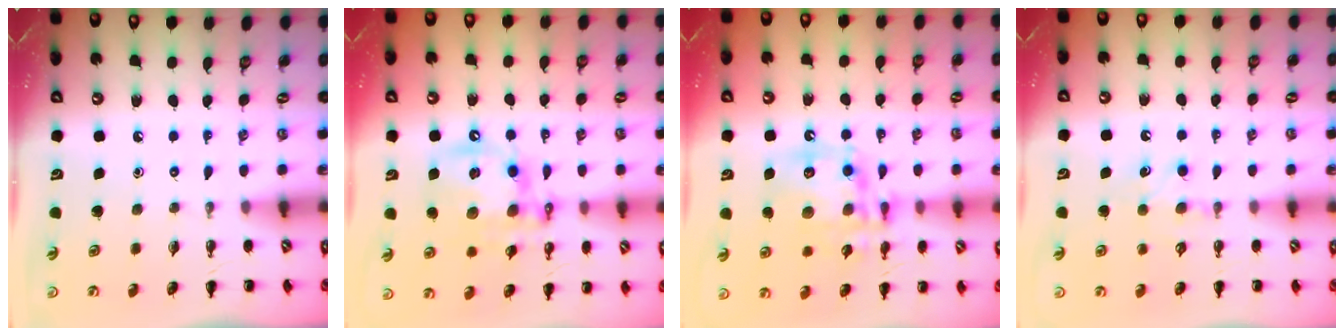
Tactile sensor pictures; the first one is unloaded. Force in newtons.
{"total": 15.4, "press": 15.1, "slide": 3.1}
{"total": 15.4, "press": 15.1, "slide": 3.1}
{"total": 6.8, "press": 6.6, "slide": 1.8}